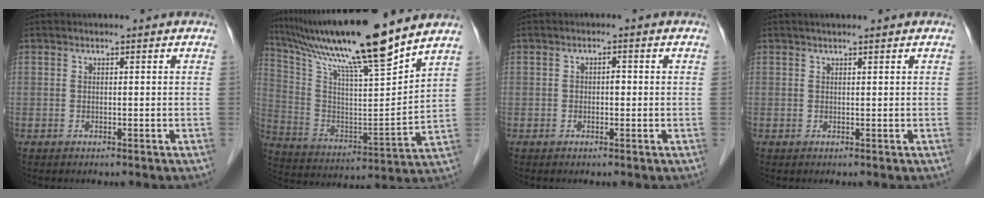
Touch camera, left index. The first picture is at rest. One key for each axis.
{"total": 19.9, "fx": 16.5, "fy": -0.3, "fz": 11.2, "tx": -0.207, "ty": -0.005, "tz": 0.286}
{"total": 1.2, "fx": -0.1, "fy": 0.7, "fz": 1.0, "tx": -0.012, "ty": 0.004, "tz": -0.004}
{"total": 1.9, "fx": 1.5, "fy": 0.1, "fz": 1.1, "tx": -0.014, "ty": 0.016, "tz": 0.025}